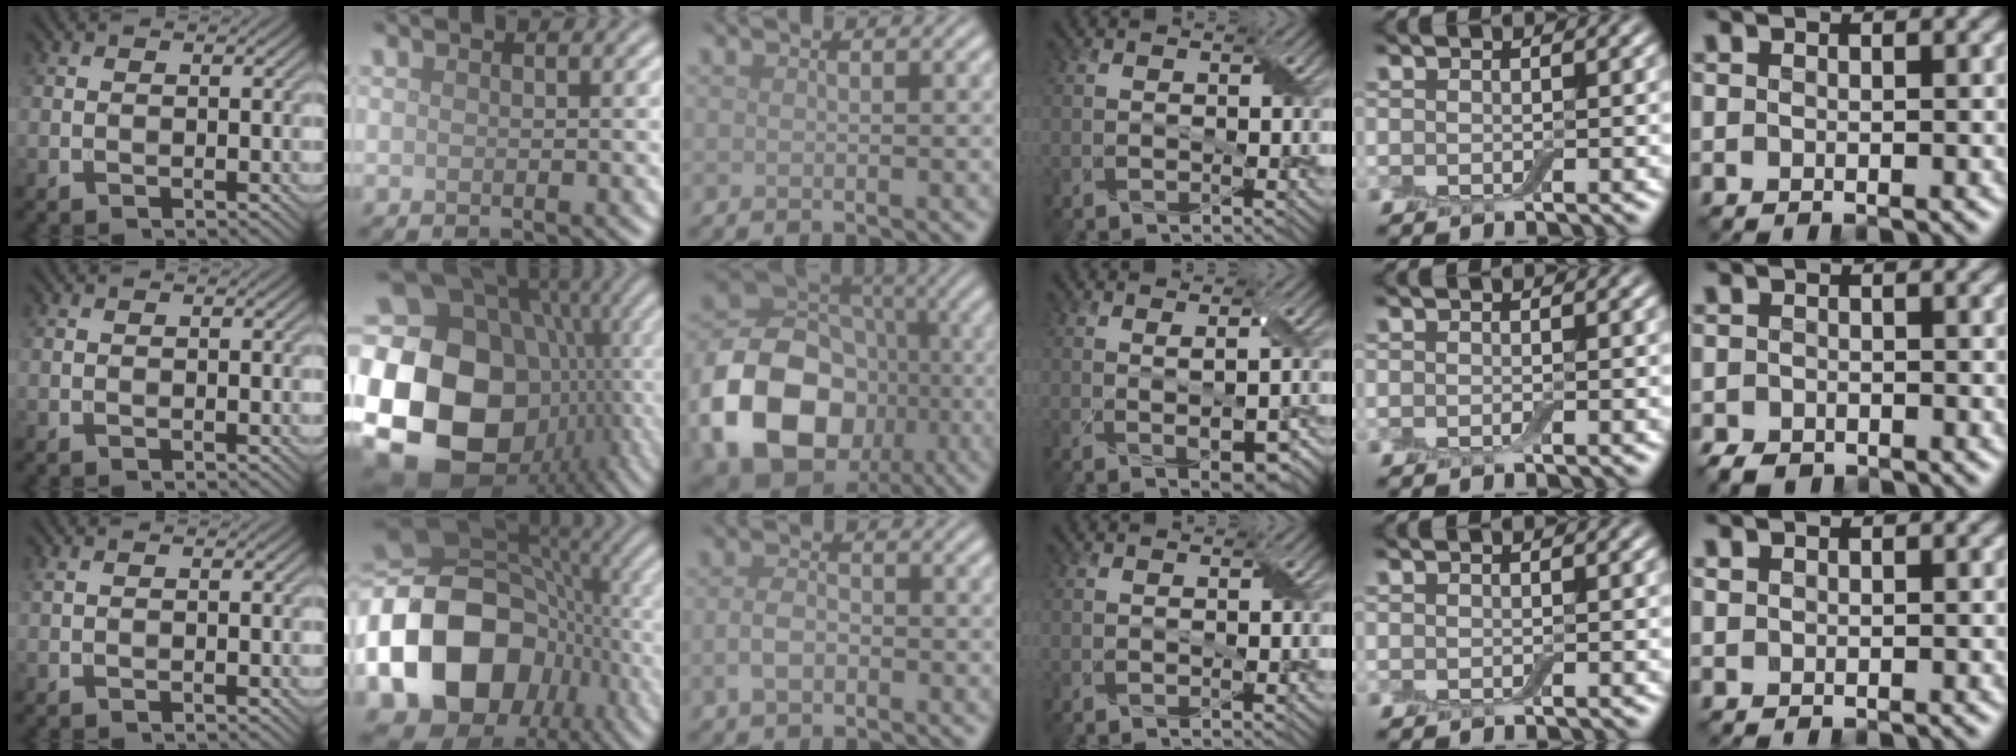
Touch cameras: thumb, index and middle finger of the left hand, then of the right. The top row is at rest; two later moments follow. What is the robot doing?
{"motion": "fold", "object": "aluminum foil"}